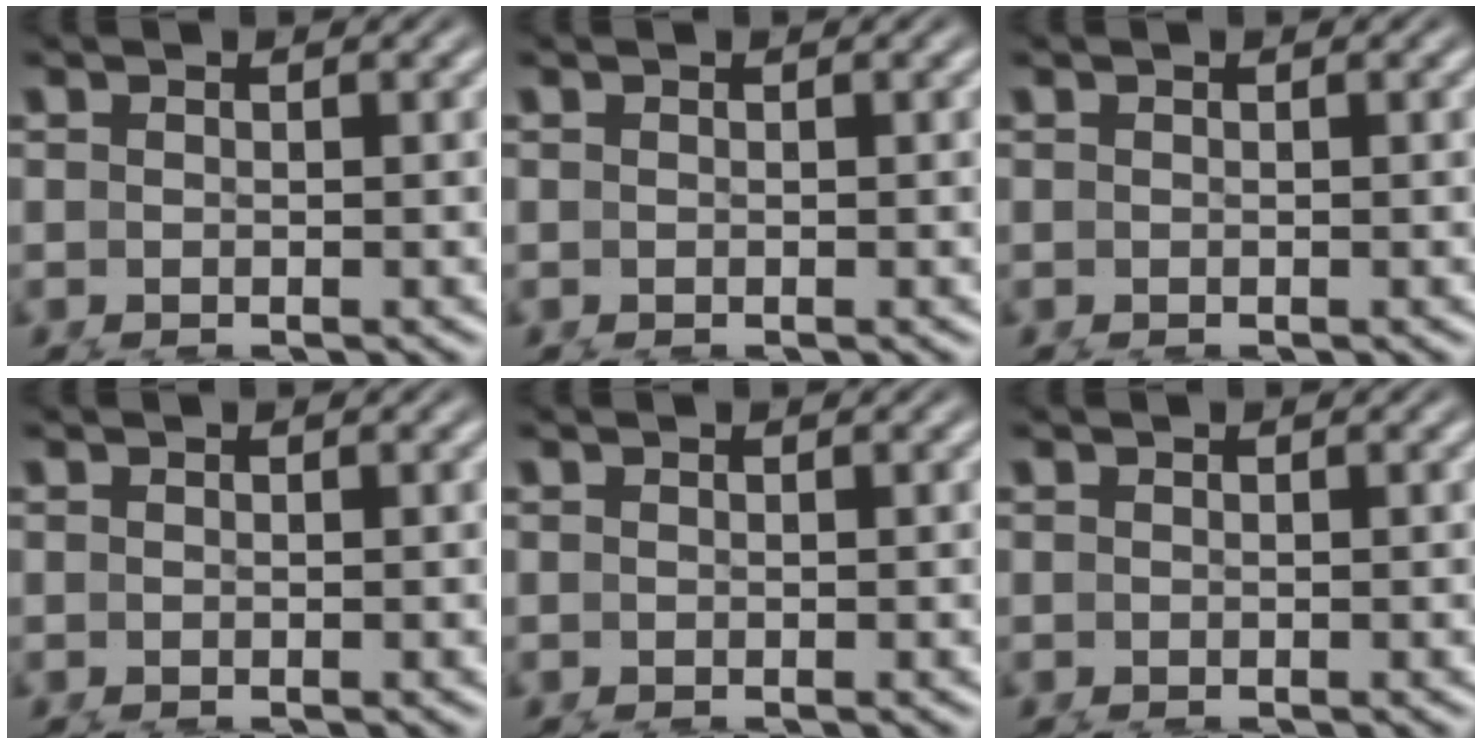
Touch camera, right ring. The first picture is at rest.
{"total": 0.0}
{"total": 0.0}
{"total": 0.0}
{"total": 0.0}
{"total": 0.0}